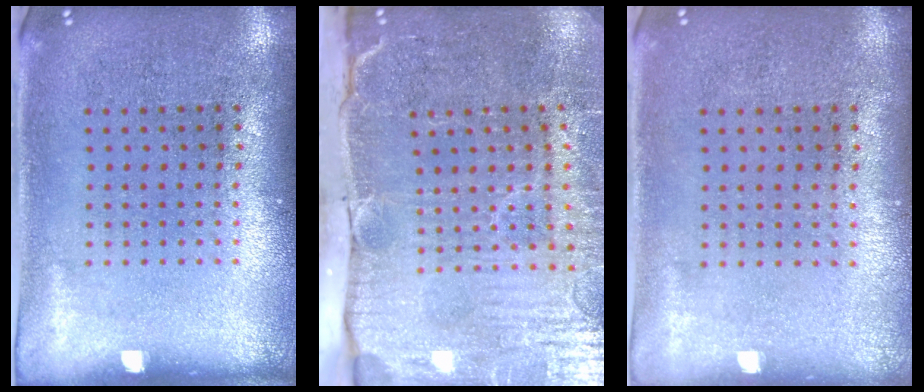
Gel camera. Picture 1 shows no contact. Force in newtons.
{"total": 5.1, "press": 4.3, "slide": 2.7}
{"total": 0.0}